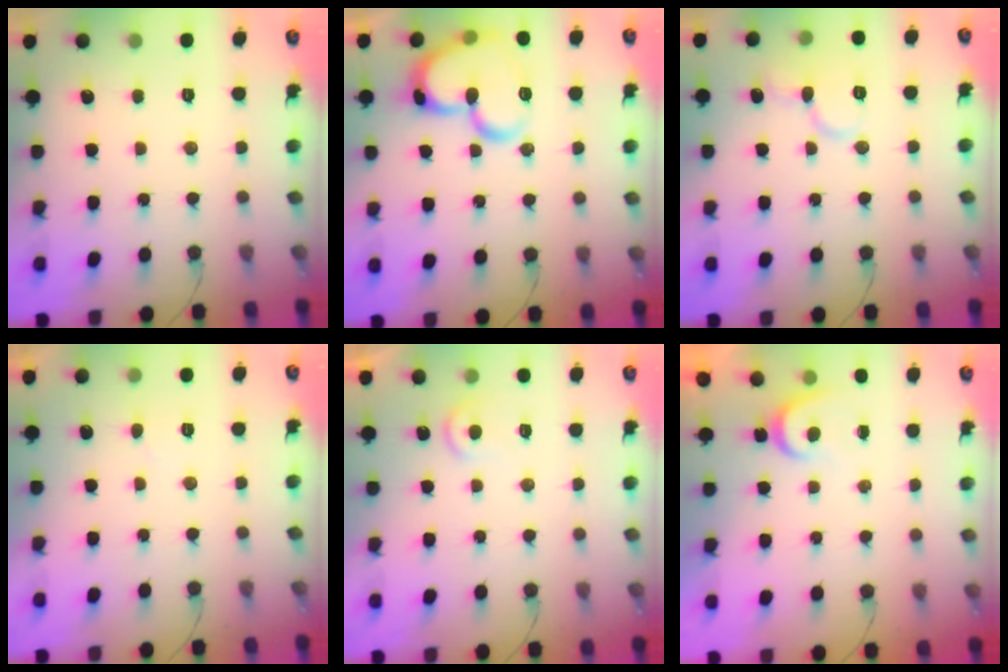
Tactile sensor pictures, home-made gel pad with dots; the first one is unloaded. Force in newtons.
{"total": 18.5, "press": 18.4, "slide": 1.9}
{"total": 9.1, "press": 9.0, "slide": 1.2}
{"total": 3.5, "press": 3.5, "slide": 0.4}
{"total": 5.0, "press": 5.0, "slide": 0.5}
{"total": 3.6, "press": 3.5, "slide": 0.3}